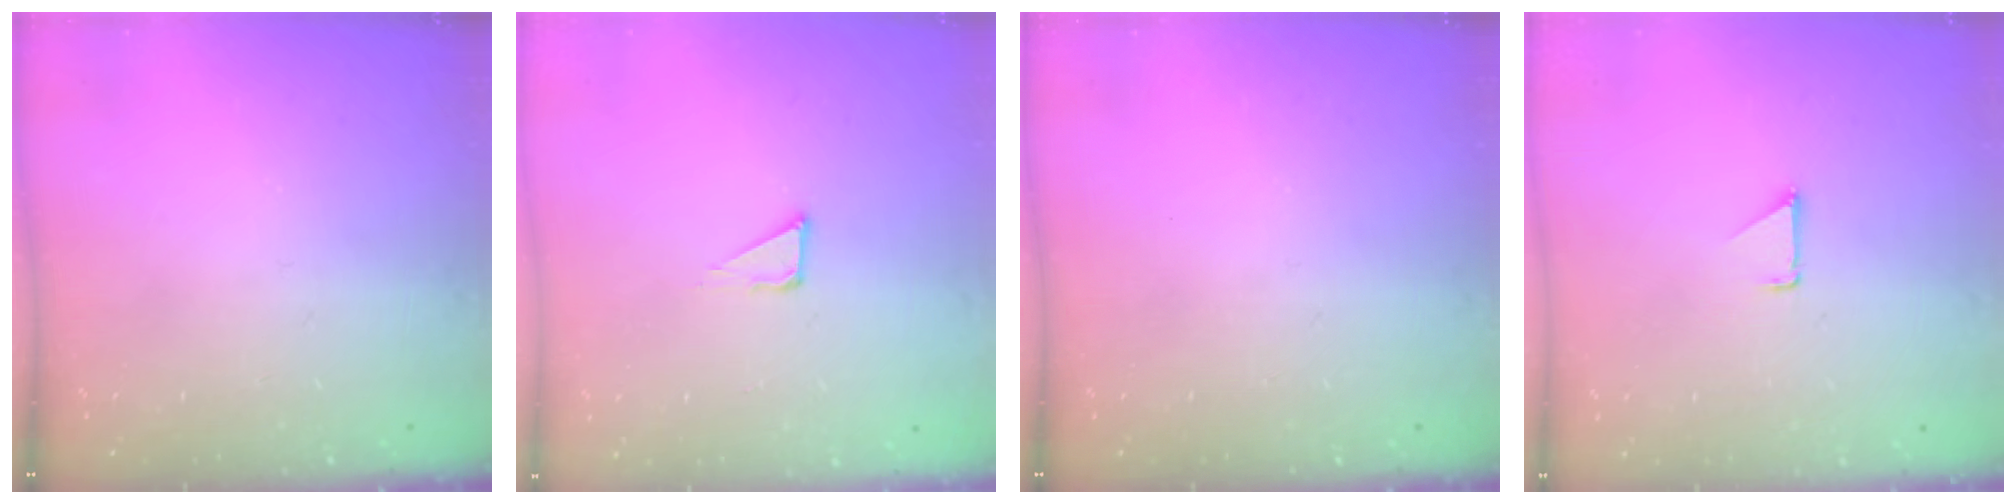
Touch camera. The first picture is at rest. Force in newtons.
{"total": 3.6, "press": 3.5, "slide": 0.9}
{"total": 0.0}
{"total": 0.7, "press": 0.7, "slide": 0.1}